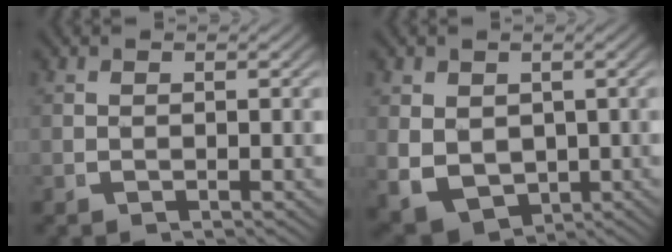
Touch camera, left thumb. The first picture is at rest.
{"total": 7.3, "force": [-2.1, 5.9, 3.7], "torque": [-0.097, -0.050, -0.006]}